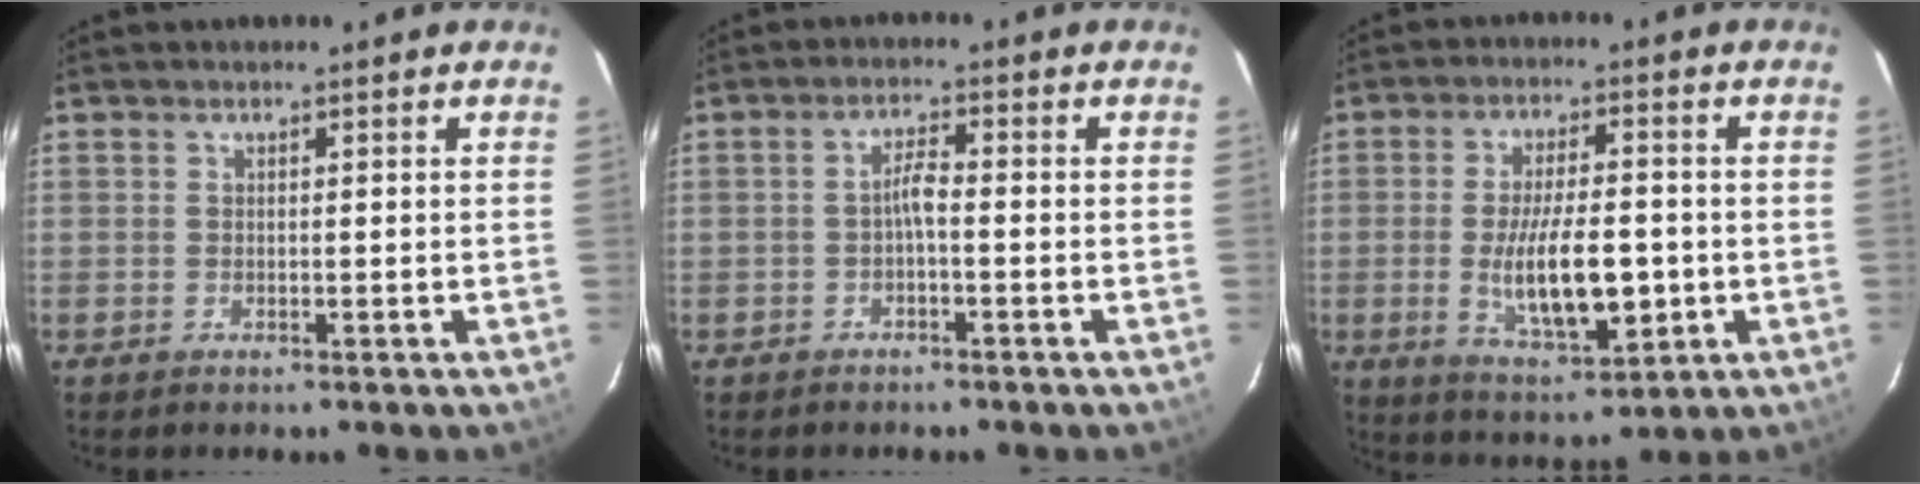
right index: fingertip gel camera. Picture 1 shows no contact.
{"total": 2.3, "force": [-1.0, 0.3, 2.1], "torque": [-0.042, 0.009, -0.020]}
{"total": 12.6, "force": [-2.1, 4.5, 11.5], "torque": [-0.216, -0.017, -0.026]}